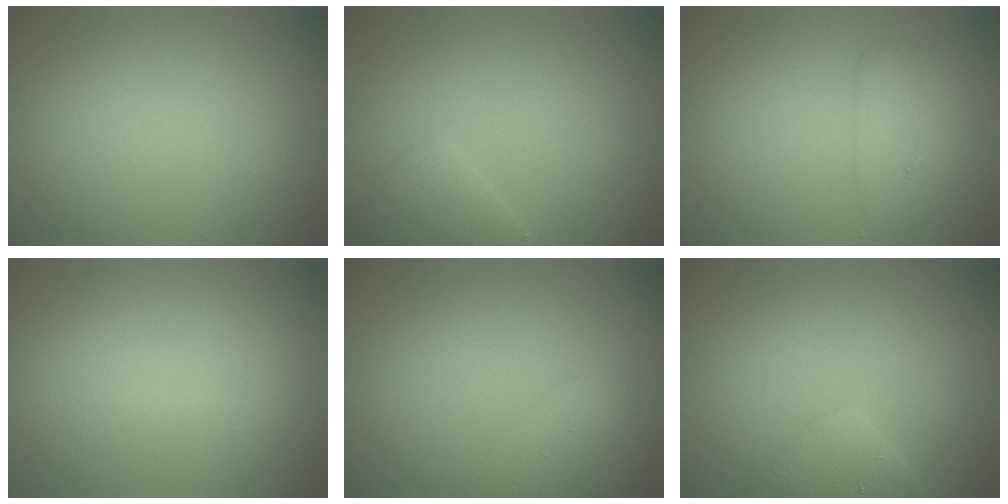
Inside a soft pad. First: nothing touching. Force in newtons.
{"total": 2.2, "press": 2.2, "slide": 0.2}
{"total": 2.1, "press": 2.1, "slide": 0.1}
{"total": 0.7, "press": 0.7, "slide": 0.0}
{"total": 2.4, "press": 2.4, "slide": 0.1}
{"total": 3.1, "press": 3.0, "slide": 0.3}